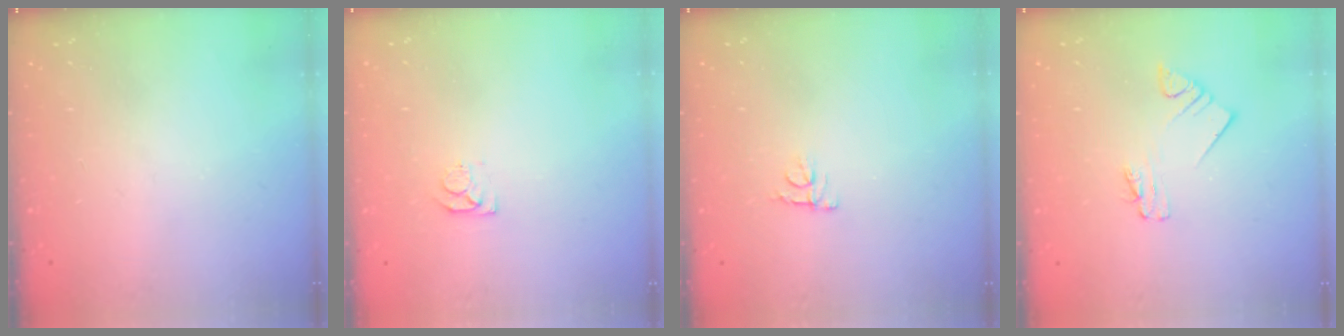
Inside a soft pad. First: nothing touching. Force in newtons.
{"total": 5.1, "press": 5.0, "slide": 0.7}
{"total": 4.0, "press": 4.0, "slide": 0.3}
{"total": 2.1, "press": 2.1, "slide": 0.0}